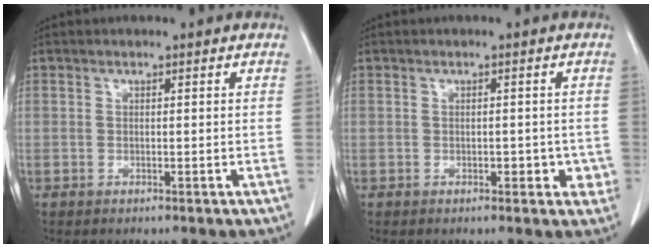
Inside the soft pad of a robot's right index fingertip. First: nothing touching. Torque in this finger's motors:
{"motor_torque": [0.46, -0.30, 0.18, 0.03]}